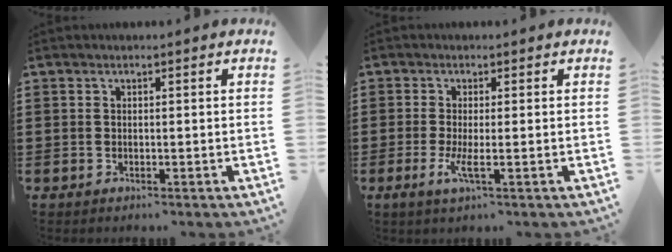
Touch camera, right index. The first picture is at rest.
{"total": 3.3, "force": [-0.8, 0.5, 3.2], "torque": [-0.069, -0.010, -0.018]}